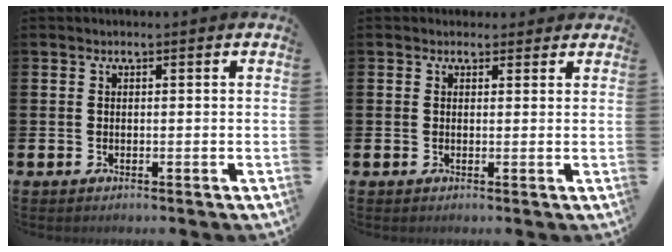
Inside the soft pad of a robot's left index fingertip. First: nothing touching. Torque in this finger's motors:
{"motor_torque": [1.01, -1.13, 0.13, -0.02]}